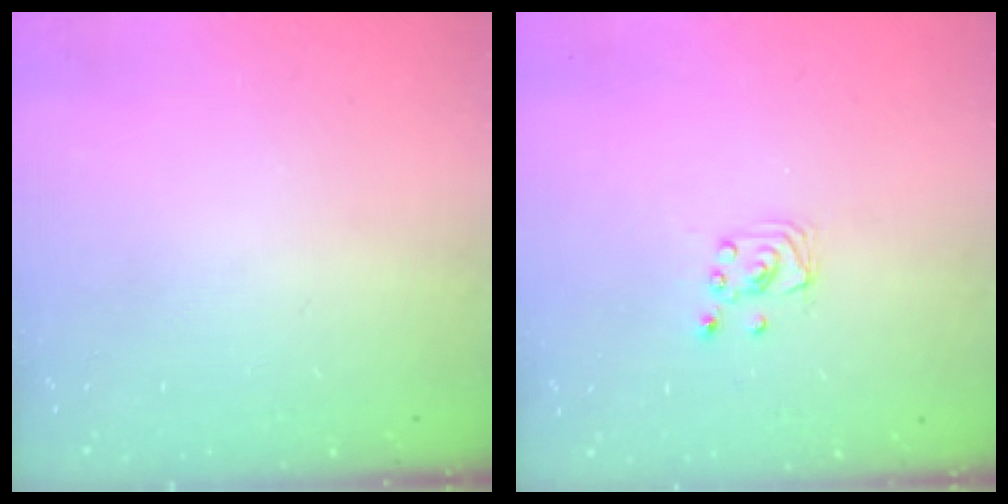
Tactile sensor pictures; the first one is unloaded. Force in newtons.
{"total": 2.2, "press": 2.2, "slide": 0.2}